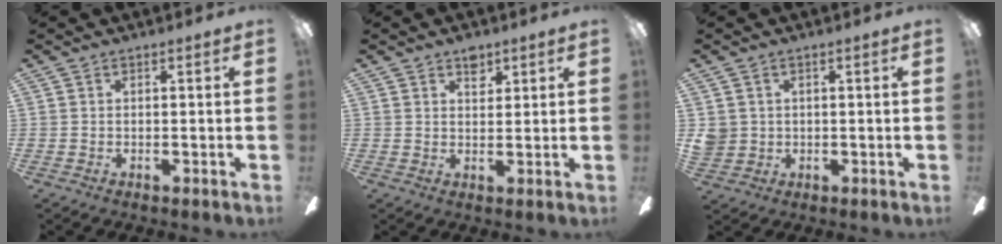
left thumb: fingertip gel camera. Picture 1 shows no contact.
{"total": 3.9, "force": [2.8, 2.2, 1.7], "torque": [-0.005, -0.015, 0.045]}
{"total": 3.4, "force": [0.8, 3.3, 0.4], "torque": [-0.008, 0.005, 0.016]}